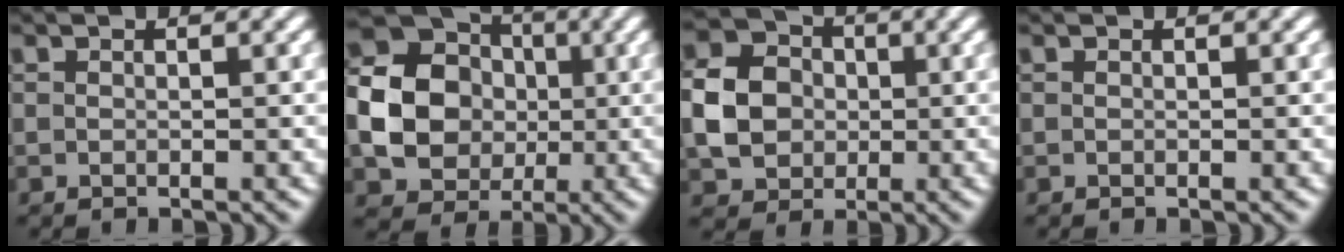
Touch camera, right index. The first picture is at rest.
{"total": 14.5, "force": [0.9, 12.6, 7.0], "torque": [-0.162, -0.033, 0.013]}
{"total": 5.4, "force": [0.4, 4.4, 3.2], "torque": [-0.058, -0.013, 0.015]}
{"total": 0.0}